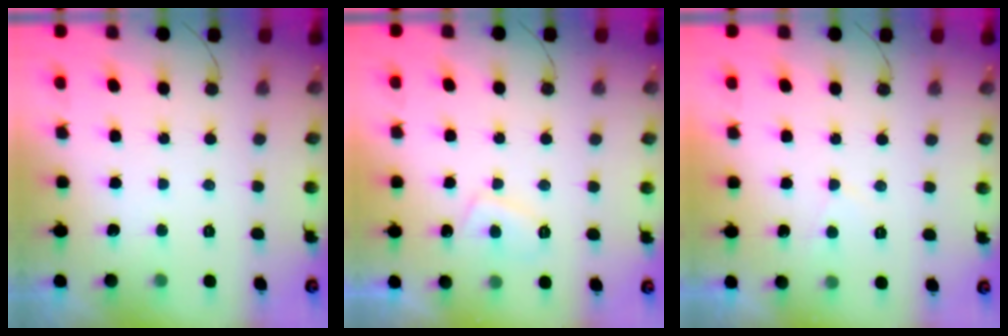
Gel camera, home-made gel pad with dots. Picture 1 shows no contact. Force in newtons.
{"total": 3.6, "press": 3.5, "slide": 0.9}
{"total": 2.3, "press": 2.3, "slide": 0.4}